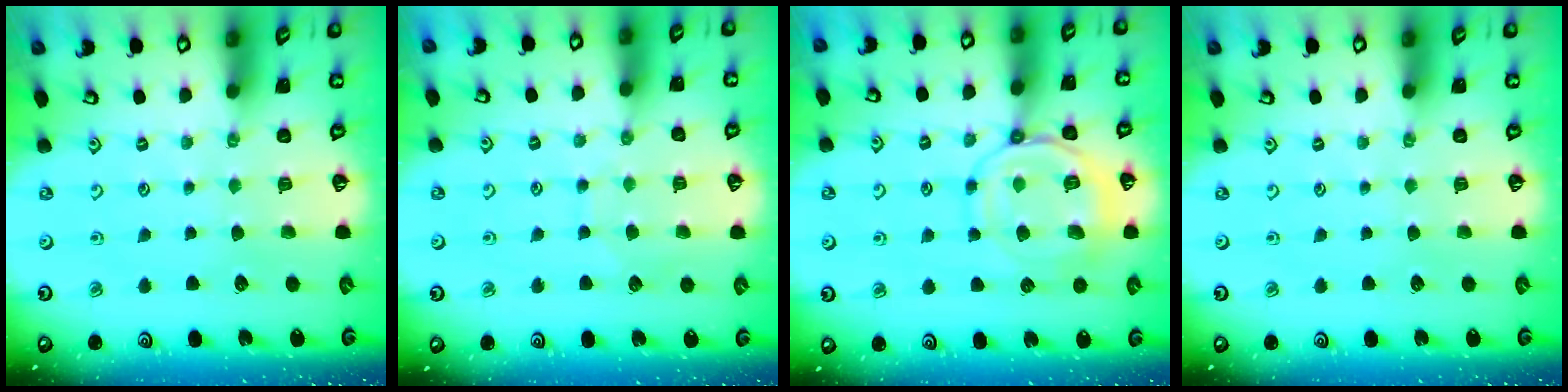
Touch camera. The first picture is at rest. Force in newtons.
{"total": 5.8, "press": 5.8, "slide": 0.5}
{"total": 11.1, "press": 11.1, "slide": 1.1}
{"total": 0.0}